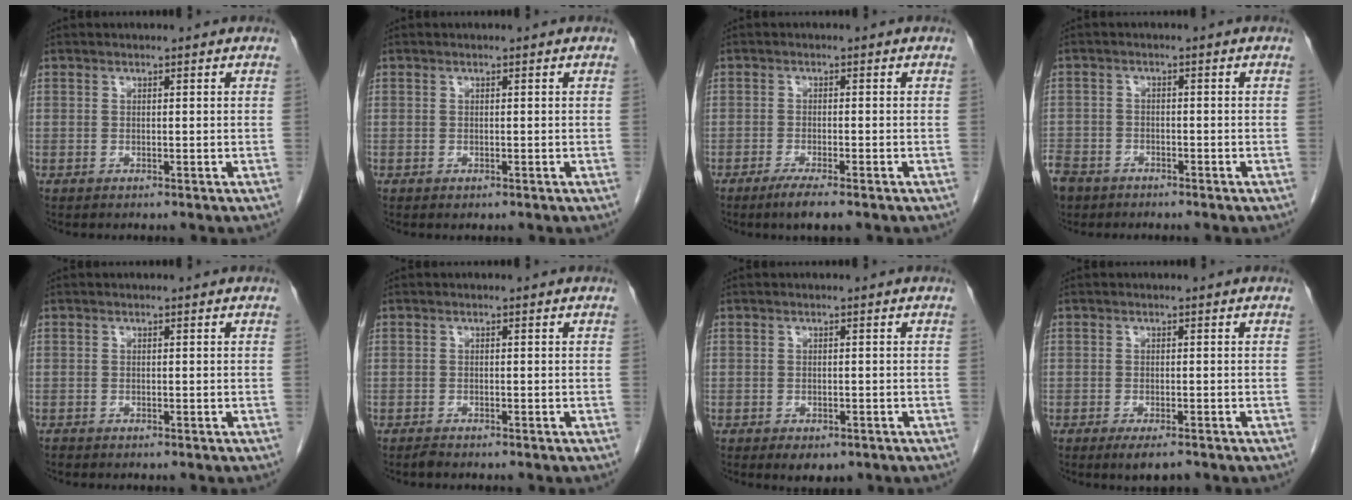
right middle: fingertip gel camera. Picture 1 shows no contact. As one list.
[{"total": 0.0}, {"total": 3.7, "force": [-2.6, 0.2, 2.6], "torque": [-0.048, -0.009, -0.044]}, {"total": 9.4, "force": [-6.3, 6.2, 3.1], "torque": [-0.102, -0.009, -0.110]}, {"total": 0.0}, {"total": 0.8, "force": [-0.7, 0.1, 0.2], "torque": [-0.011, -0.002, -0.013]}, {"total": 3.3, "force": [-2.1, 1.8, 1.9], "torque": [-0.017, -0.002, -0.020]}, {"total": 3.3, "force": [-2.3, 0.8, 2.2], "torque": [-0.031, -0.004, -0.033]}]